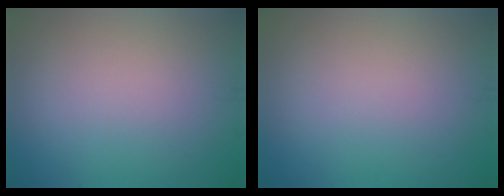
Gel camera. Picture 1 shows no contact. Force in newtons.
{"total": 0.0}